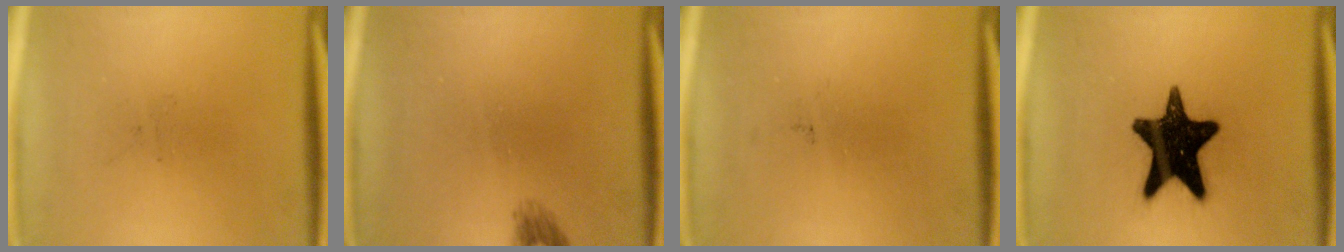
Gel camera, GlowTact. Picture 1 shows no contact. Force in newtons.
{"total": 1.3}
{"total": 0.0}
{"total": 17.1}